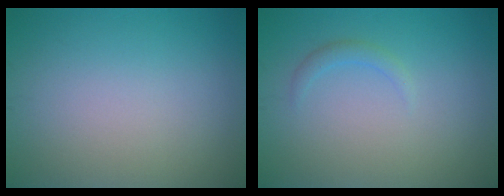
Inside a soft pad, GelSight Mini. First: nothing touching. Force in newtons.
{"total": 1.1, "press": 1.1, "slide": 0.1}